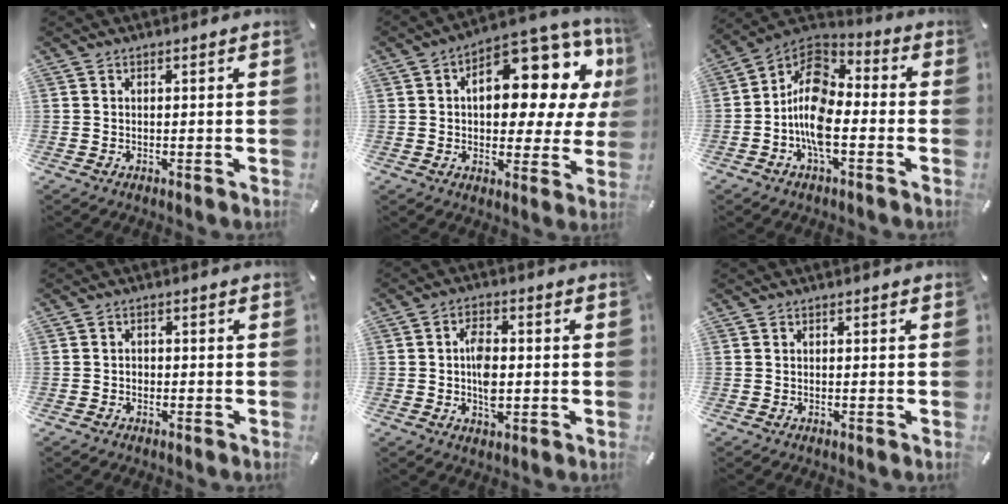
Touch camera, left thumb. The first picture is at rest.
{"total": 17.0, "force": [6.2, 9.1, 13.0], "torque": [-0.163, -0.055, 0.097]}
{"total": 12.2, "force": [-3.7, 7.1, 9.2], "torque": [-0.190, 0.013, -0.068]}
{"total": 1.5, "force": [-0.7, 1.2, 0.5], "torque": [-0.009, 0.006, -0.017]}
{"total": 6.6, "force": [-0.3, 3.9, 5.3], "torque": [-0.102, 0.003, -0.008]}
{"total": 0.0}